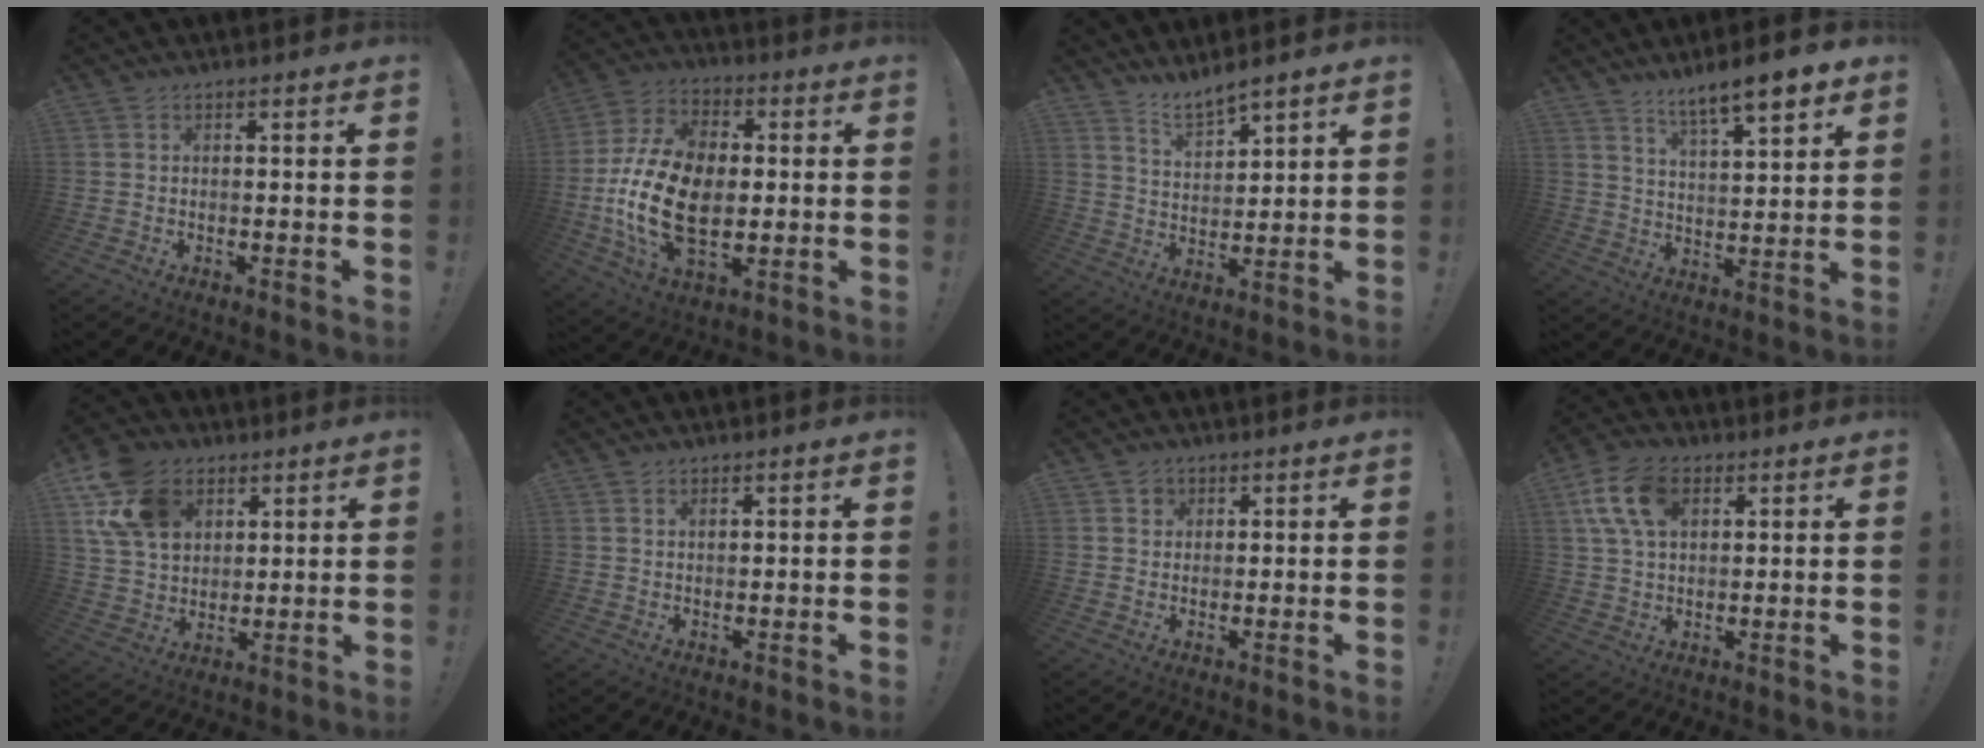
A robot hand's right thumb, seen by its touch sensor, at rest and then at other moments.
{"total": 22.2, "force": [-2.5, 13.9, 17.2], "torque": [-0.329, 0.010, -0.037]}
{"total": 6.6, "force": [6.0, 1.5, 2.3], "torque": [-0.046, -0.040, 0.110]}
{"total": 10.4, "force": [8.2, 1.7, 6.2], "torque": [-0.106, -0.050, 0.139]}
{"total": 16.2, "force": [7.4, 11.8, 8.3], "torque": [-0.155, -0.025, 0.150]}
{"total": 0.8, "force": [0.7, 0.4, 0.3], "torque": [0.001, -0.003, 0.013]}
{"total": 2.1, "force": [1.2, 1.7, 0.2], "torque": [0.005, -0.005, 0.018]}
{"total": 12.6, "force": [4.5, 7.8, 8.8], "torque": [-0.167, 0.006, 0.089]}